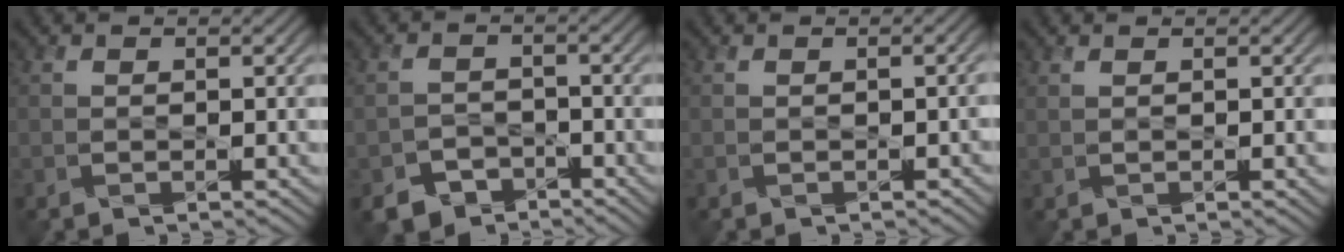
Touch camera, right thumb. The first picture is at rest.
{"total": 4.9, "force": [-3.8, 2.9, 1.0], "torque": [-0.019, -0.010, -0.066]}
{"total": 1.0, "force": [-0.3, 0.3, 0.9], "torque": [-0.014, 0.002, -0.002]}
{"total": 0.7, "force": [0.5, 0.1, 0.5], "torque": [-0.014, -0.004, 0.012]}